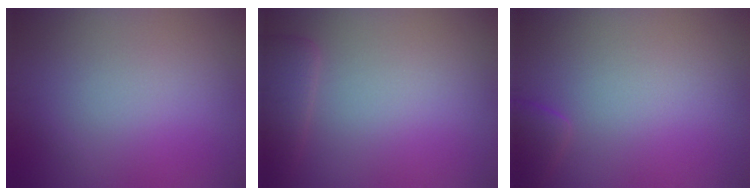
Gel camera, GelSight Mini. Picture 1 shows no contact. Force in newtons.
{"total": 2.1, "press": 2.1, "slide": 0.2}
{"total": 1.3, "press": 1.3, "slide": 0.1}